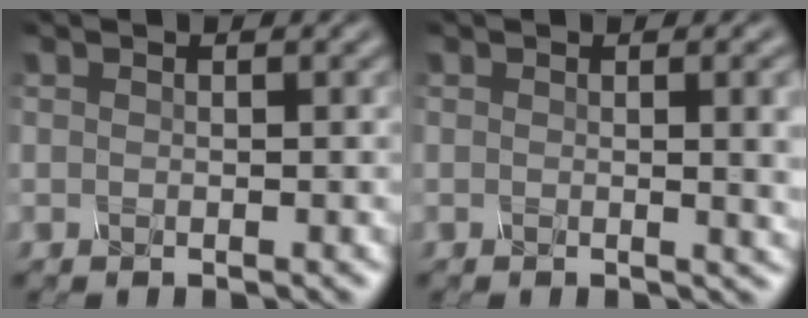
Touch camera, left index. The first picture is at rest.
{"total": 4.6, "force": [0.4, 1.7, 4.2], "torque": [-0.032, 0.003, 0.006]}